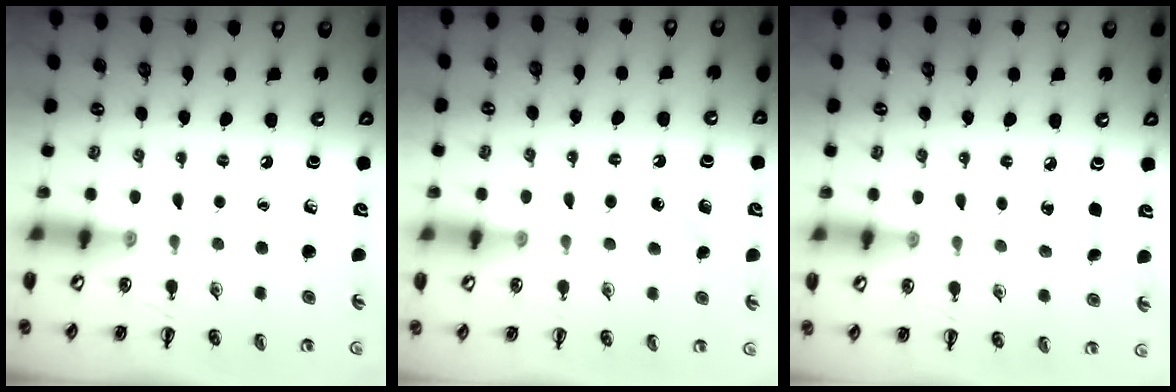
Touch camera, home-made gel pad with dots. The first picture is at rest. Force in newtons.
{"total": 6.3, "press": 6.0, "slide": 1.8}
{"total": 5.7, "press": 5.5, "slide": 1.4}